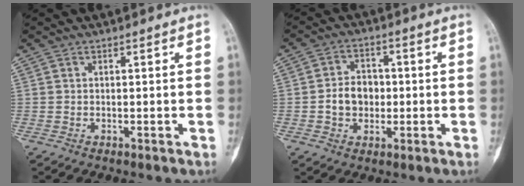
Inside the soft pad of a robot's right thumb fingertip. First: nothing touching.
{"total": 6.7, "force": [-0.7, 5.4, 3.9], "torque": [-0.036, 0.019, -0.015]}